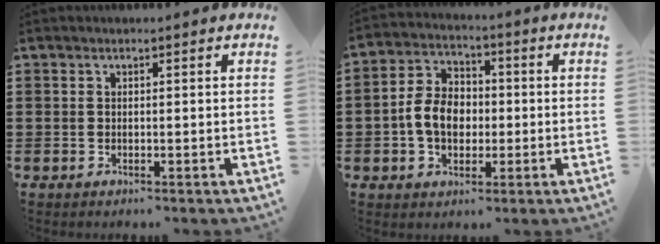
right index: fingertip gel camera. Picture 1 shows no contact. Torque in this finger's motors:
{"motor_torque": [1.38, -0.22, 0.27, 0.16]}